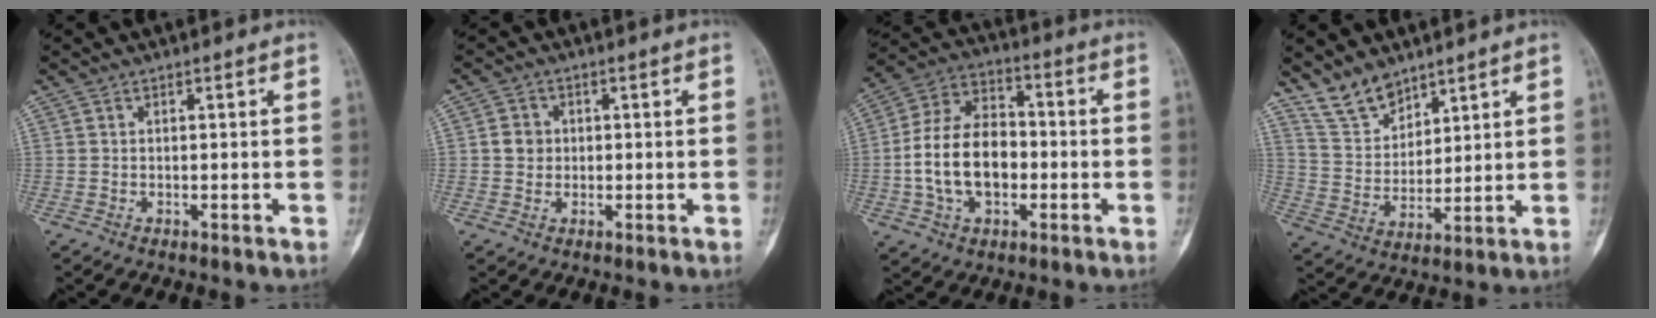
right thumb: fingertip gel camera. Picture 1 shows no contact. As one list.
[{"total": 3.4, "force": [0.3, 3.1, 1.3], "torque": [-0.004, 0.005, 0.002]}, {"total": 15.9, "force": [-2.2, 10.5, 11.7], "torque": [-0.204, 0.035, -0.039]}, {"total": 8.5, "force": [6.9, 4.2, 2.5], "torque": [-0.029, -0.043, 0.147]}]